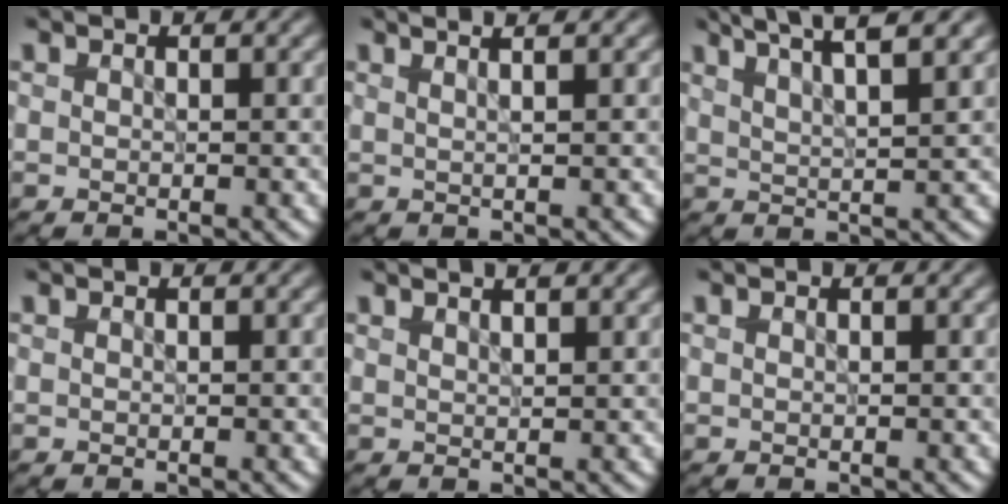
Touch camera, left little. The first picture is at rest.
{"total": 4.1, "force": [2.4, 1.8, 2.8], "torque": [-0.014, 0.029, -0.003]}
{"total": 7.1, "force": [5.1, 1.5, 4.7], "torque": [-0.050, 0.026, 0.051]}
{"total": 0.0}
{"total": 3.2, "force": [2.2, 1.2, 2.0], "torque": [0.000, 0.016, 0.002]}
{"total": 0.0}